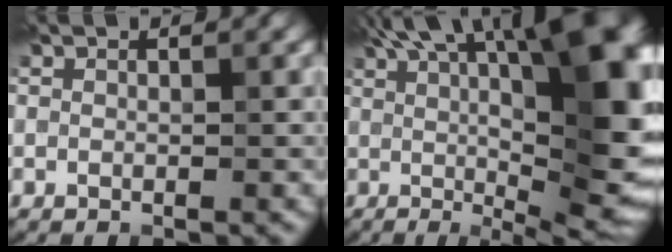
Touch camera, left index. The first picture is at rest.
{"total": 20.0, "force": [4.7, 8.2, 17.6], "torque": [-0.205, 0.058, 0.087]}